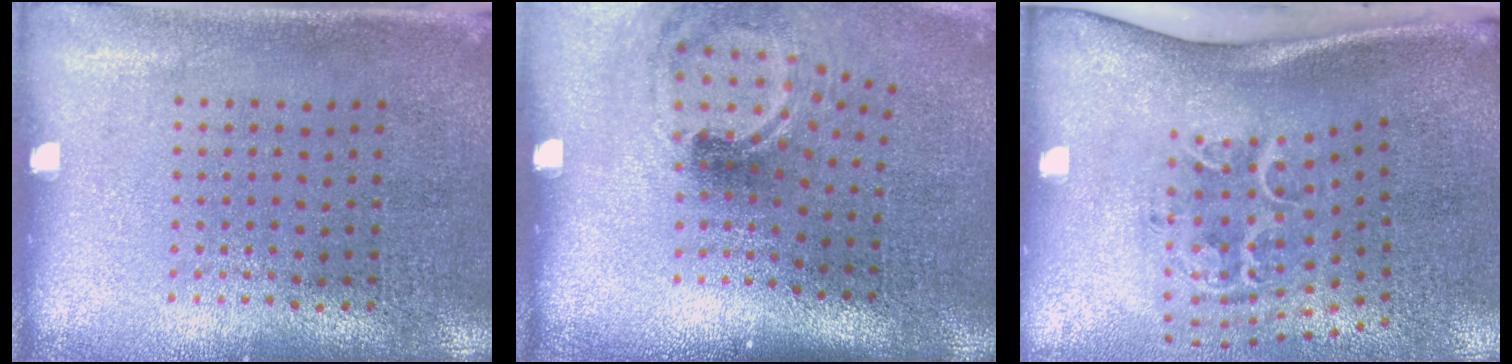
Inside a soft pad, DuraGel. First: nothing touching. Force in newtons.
{"total": 1.6, "press": 1.1, "slide": 1.2}
{"total": 2.2, "press": 1.4, "slide": 1.8}